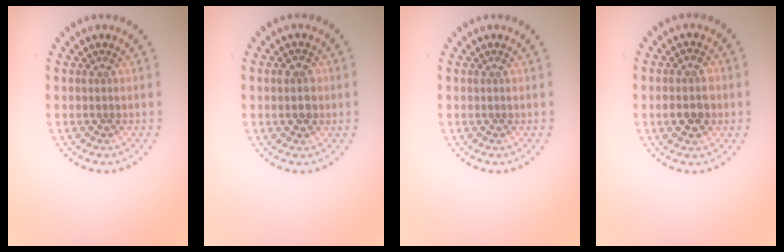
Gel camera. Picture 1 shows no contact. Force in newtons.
{"total": 2.4, "press": 2.4, "slide": 0.1}
{"total": 0.0}
{"total": 2.8, "press": 2.8, "slide": 0.3}